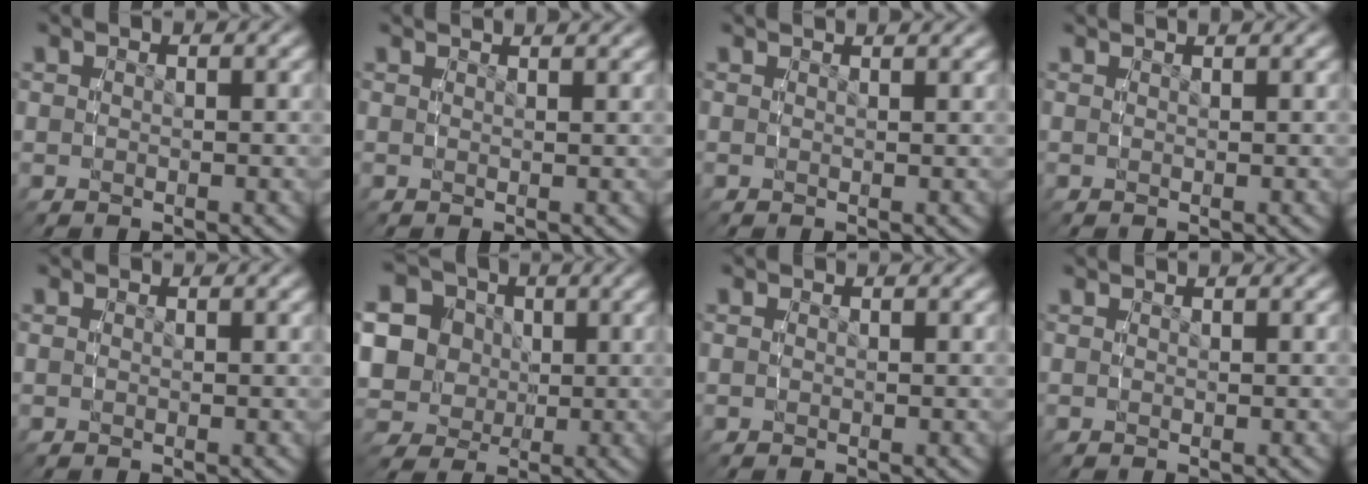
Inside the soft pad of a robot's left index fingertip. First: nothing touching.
{"total": 1.5, "force": [1.5, -0.3, 0.4], "torque": [-0.001, 0.004, 0.021]}
{"total": 1.3, "force": [1.2, -0.3, 0.3], "torque": [0.002, 0.003, 0.017]}
{"total": 1.1, "force": [1.0, -0.4, 0.2], "torque": [0.002, 0.004, 0.014]}
{"total": 0.0}
{"total": 13.9, "force": [0.4, 12.6, 5.8], "torque": [-0.149, -0.042, -0.002]}
{"total": 0.0}
{"total": 0.6, "force": [0.4, -0.4, 0.0], "torque": [0.005, 0.002, 0.007]}